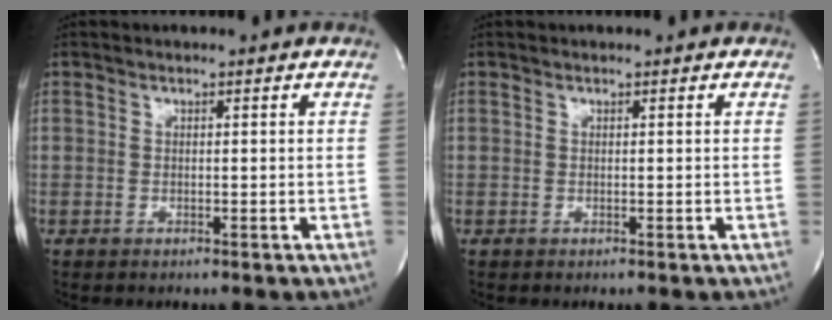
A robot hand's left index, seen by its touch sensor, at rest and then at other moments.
{"total": 0.0}